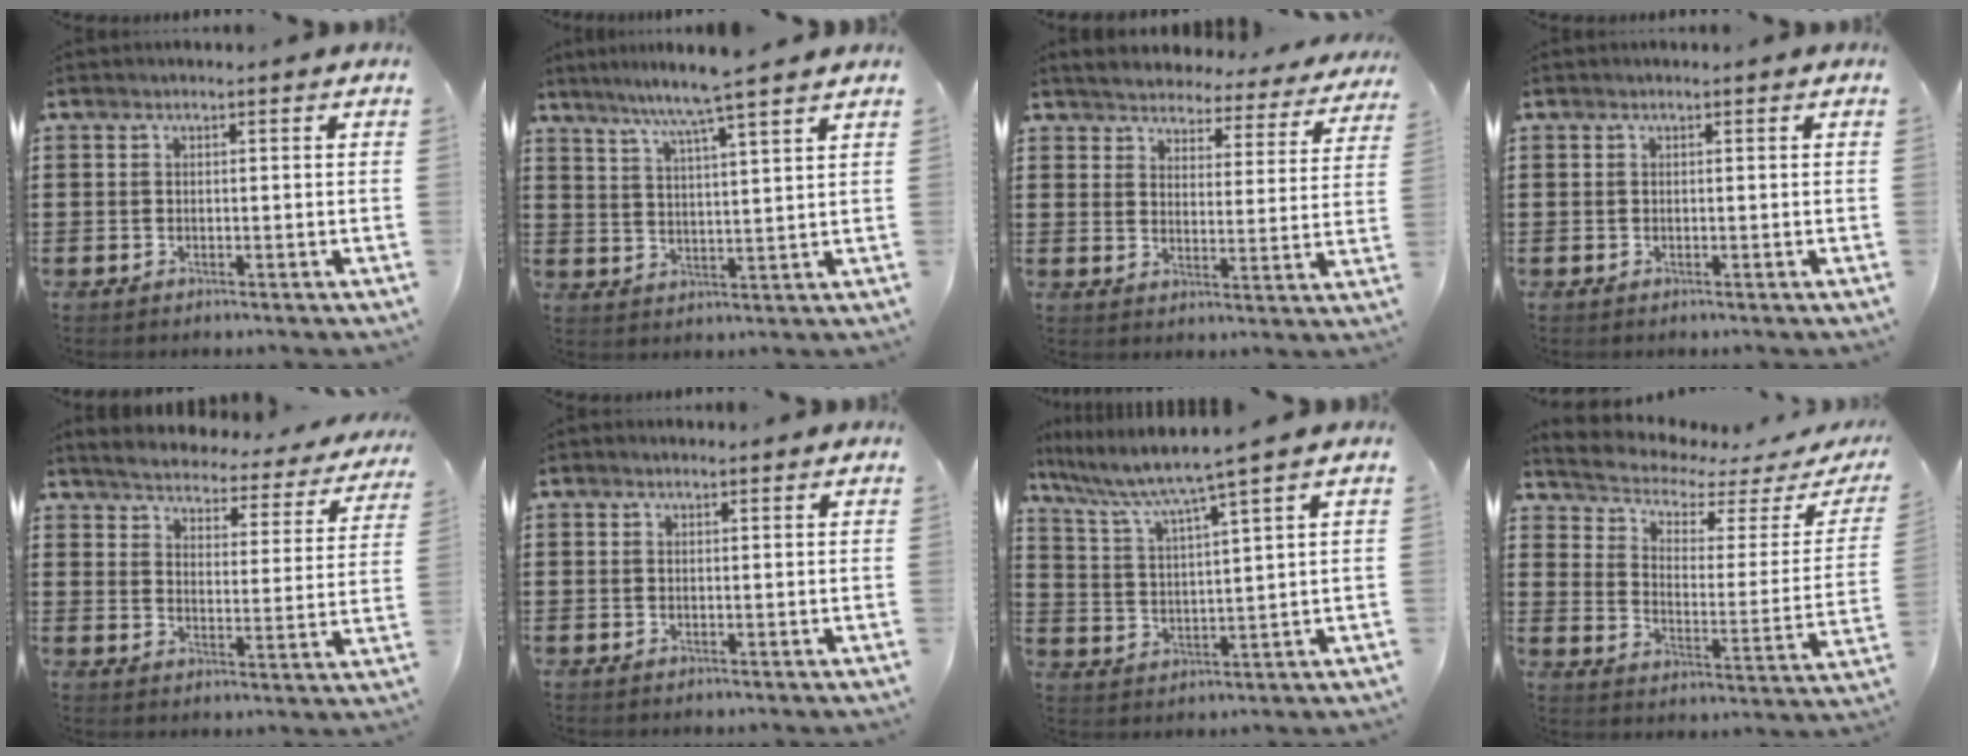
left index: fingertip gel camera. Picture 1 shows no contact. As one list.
[{"total": 6.2, "force": [5.2, -1.5, 3.0], "torque": [-0.076, -0.028, 0.086]}, {"total": 4.3, "force": [4.3, 0.2, 0.1], "torque": [-0.031, -0.035, 0.070]}, {"total": 0.0}, {"total": 3.5, "force": [3.4, 0.0, 0.5], "torque": [-0.034, -0.033, 0.052]}, {"total": 0.6, "force": [0.5, 0.2, 0.3], "torque": [-0.007, 0.001, 0.010]}, {"total": 5.6, "force": [4.6, -0.9, 3.0], "torque": [-0.082, -0.041, 0.069]}, {"total": 3.6, "force": [2.9, 1.2, 1.8], "torque": [-0.055, -0.029, 0.041]}]